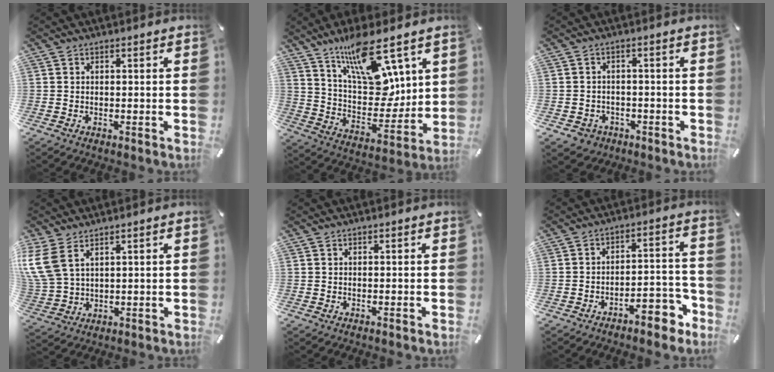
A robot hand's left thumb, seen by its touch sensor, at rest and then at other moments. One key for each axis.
{"total": 17.7, "fx": 11.5, "fy": 7.6, "fz": 11.1, "tx": -0.189, "ty": -0.075, "tz": 0.202}
{"total": 3.9, "fx": -1.9, "fy": 3.3, "fz": 0.9, "tx": -0.015, "ty": 0.011, "tz": -0.035}
{"total": 7.9, "fx": 4.8, "fy": 4.5, "fz": 4.3, "tx": -0.123, "ty": -0.019, "tz": 0.088}
{"total": 0.0}
{"total": 9.6, "fx": -6.6, "fy": 3.9, "fz": 5.8, "tx": -0.059, "ty": 0.040, "tz": -0.113}